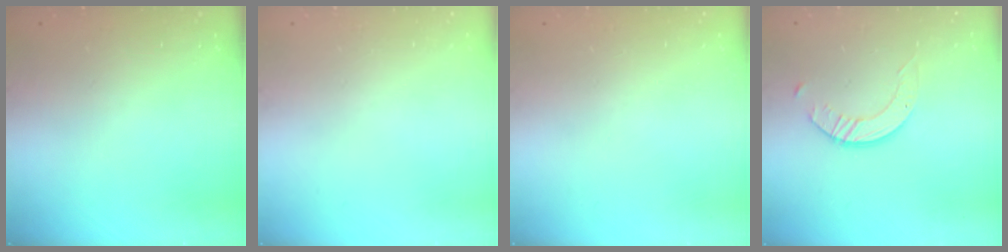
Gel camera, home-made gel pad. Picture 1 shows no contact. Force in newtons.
{"total": 0.0}
{"total": 0.0}
{"total": 2.5, "press": 2.5, "slide": 0.3}